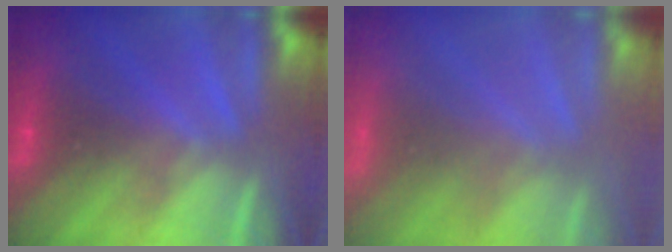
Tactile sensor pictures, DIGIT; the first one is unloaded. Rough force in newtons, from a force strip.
{"total": 6.8}